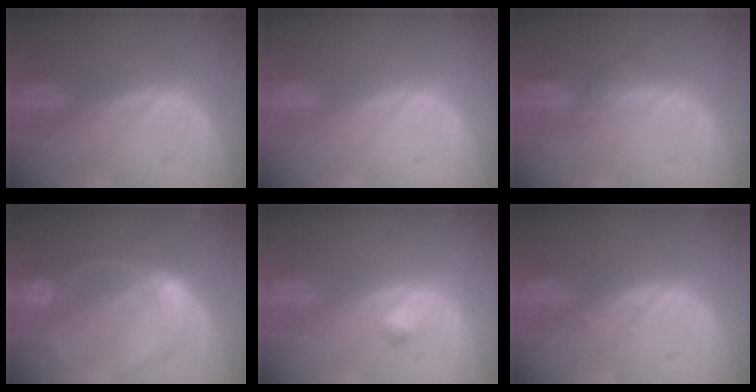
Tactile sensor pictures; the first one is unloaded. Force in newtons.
{"total": 0.0}
{"total": 4.3, "press": 4.1, "slide": 1.1}
{"total": 7.3, "press": 6.5, "slide": 3.4}
{"total": 1.5, "press": 1.5, "slide": 0.3}
{"total": 0.9, "press": 0.6, "slide": 0.6}